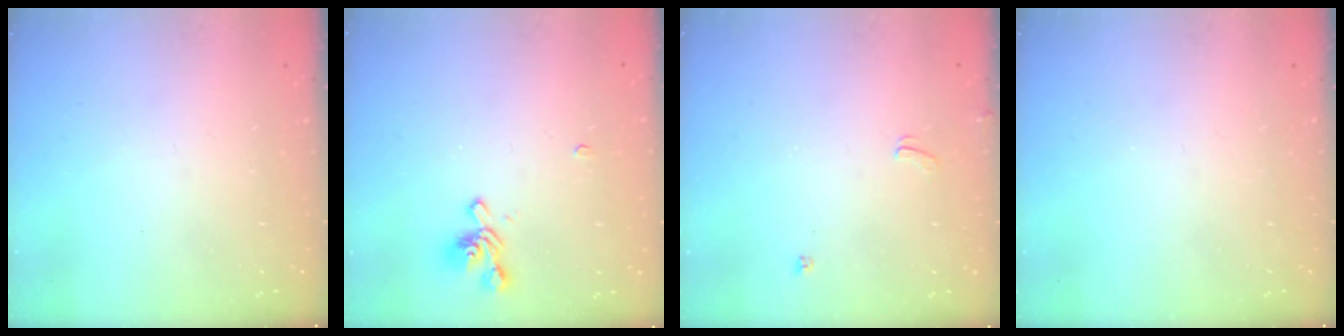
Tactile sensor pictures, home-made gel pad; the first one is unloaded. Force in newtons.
{"total": 1.0, "press": 0.2, "slide": 1.0}
{"total": 2.7, "press": 2.7, "slide": 0.3}
{"total": 0.0}